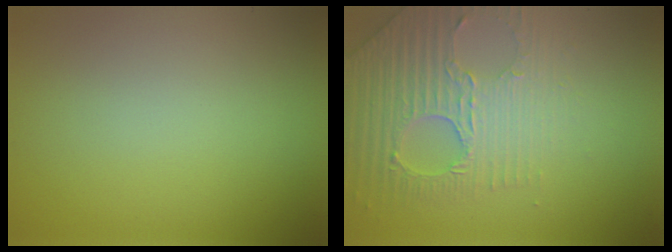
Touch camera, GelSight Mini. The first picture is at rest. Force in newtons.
{"total": 4.0, "press": 3.8, "slide": 1.2}